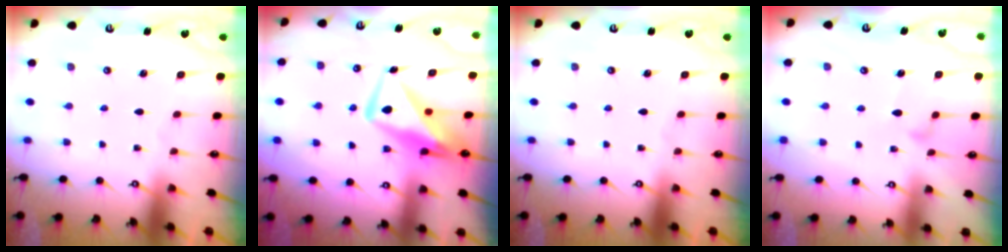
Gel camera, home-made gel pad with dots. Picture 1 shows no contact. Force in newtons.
{"total": 11.1, "press": 11.1, "slide": 1.0}
{"total": 0.0}
{"total": 7.9, "press": 7.9, "slide": 0.5}